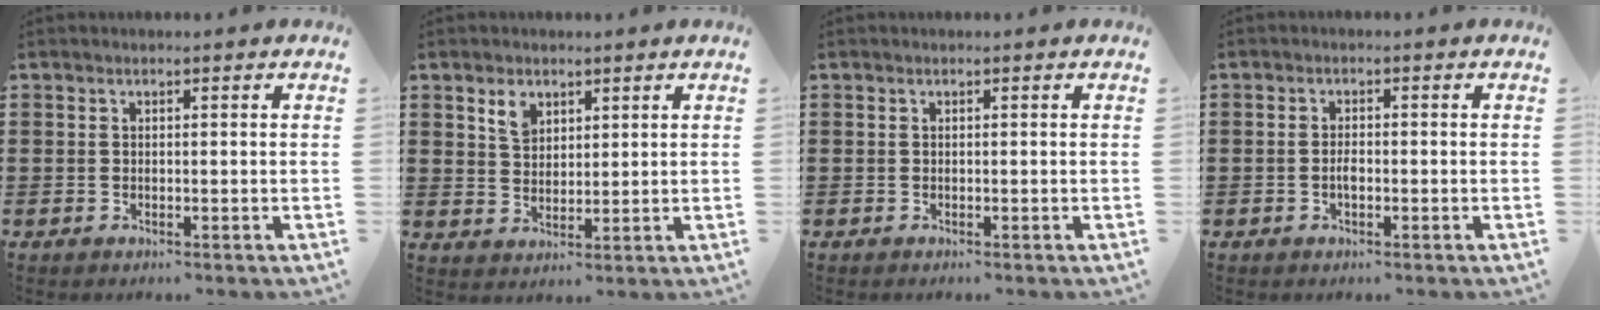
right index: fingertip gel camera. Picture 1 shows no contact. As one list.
[{"total": 3.7, "force": [2.4, 2.4, 1.6], "torque": [-0.031, 0.004, 0.044]}, {"total": 0.0}, {"total": 1.6, "force": [-0.6, 0.6, 1.3], "torque": [-0.026, 0.001, -0.011]}]